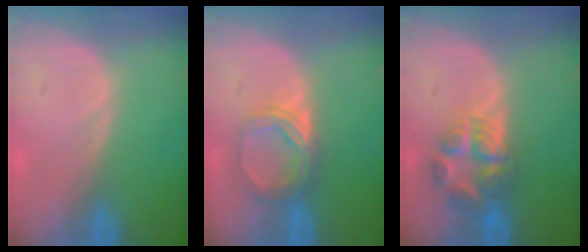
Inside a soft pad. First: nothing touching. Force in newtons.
{"total": 5.3, "press": 4.8, "slide": 2.3}
{"total": 6.0, "press": 5.9, "slide": 0.7}